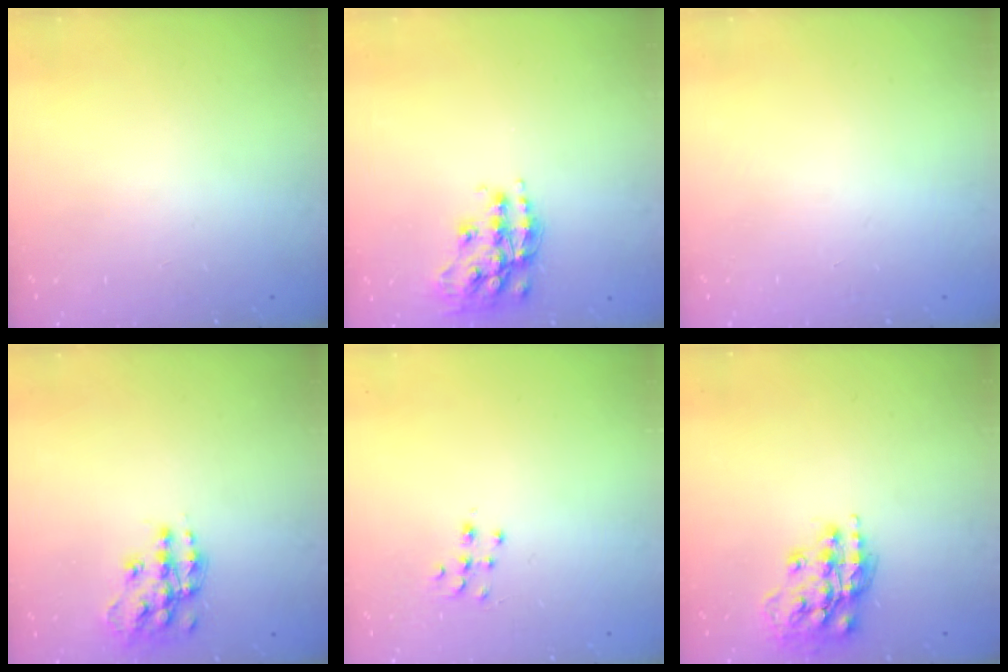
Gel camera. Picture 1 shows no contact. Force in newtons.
{"total": 15.1, "press": 15.0, "slide": 1.0}
{"total": 0.0}
{"total": 13.2, "press": 13.1, "slide": 0.9}
{"total": 7.2, "press": 7.2, "slide": 0.5}
{"total": 14.9, "press": 14.9, "slide": 1.1}